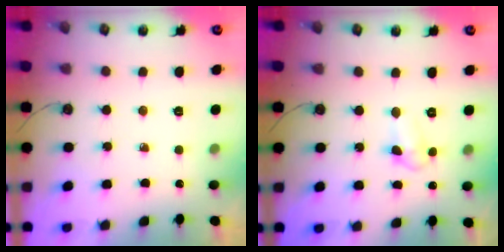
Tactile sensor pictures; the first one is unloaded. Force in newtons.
{"total": 3.9, "press": 3.8, "slide": 1.0}